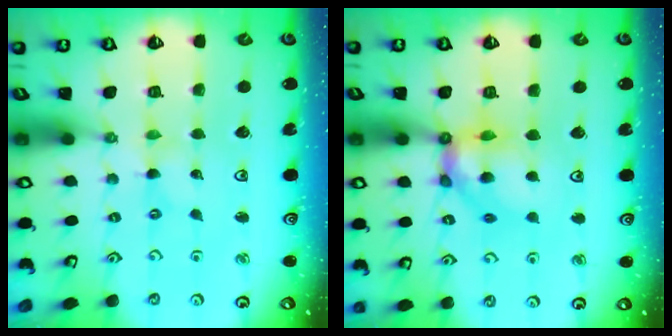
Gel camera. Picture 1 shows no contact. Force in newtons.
{"total": 12.4, "press": 12.3, "slide": 1.5}